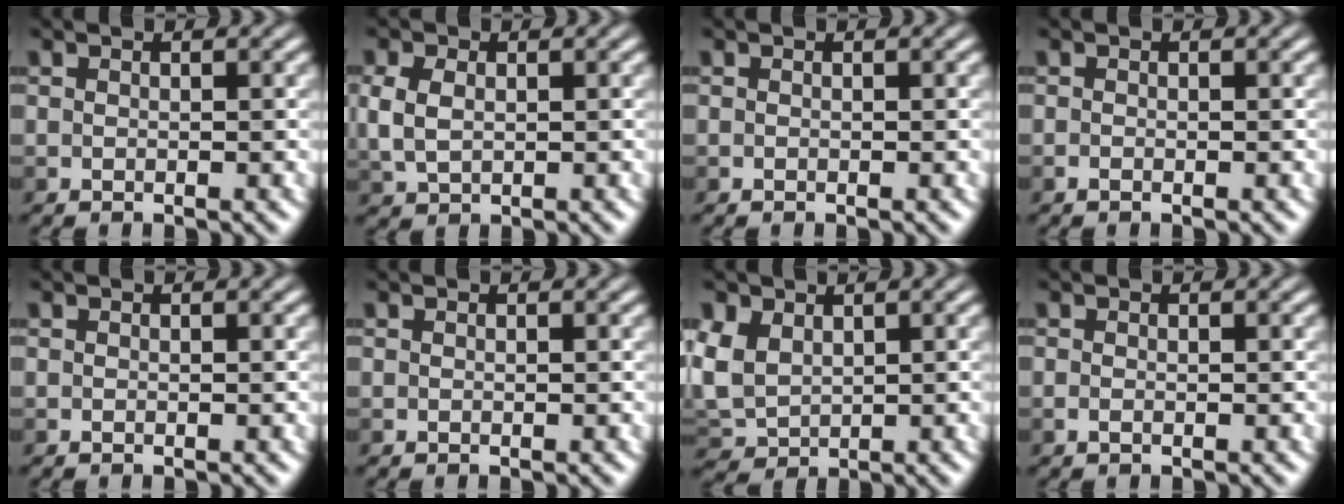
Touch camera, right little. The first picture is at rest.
{"total": 3.9, "force": [-0.4, 2.8, 2.7], "torque": [-0.072, -0.004, -0.002]}
{"total": 0.0}
{"total": 0.5, "force": [-0.5, 0.0, 0.1], "torque": [-0.001, -0.002, -0.010]}
{"total": 0.0}
{"total": 0.0}
{"total": 4.9, "force": [0.9, 3.7, 3.1], "torque": [-0.099, -0.005, 0.021]}
{"total": 0.5, "force": [-0.4, 0.1, 0.3], "torque": [-0.005, -0.002, -0.008]}